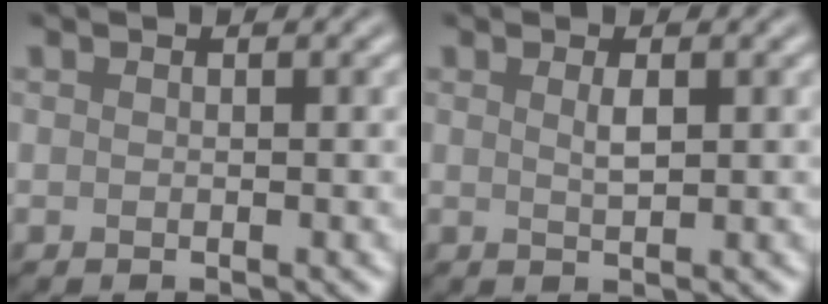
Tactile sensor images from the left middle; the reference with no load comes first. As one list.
[{"total": 1.2, "force": [0.5, 0.2, 1.1], "torque": [-0.022, 0.001, 0.009]}]